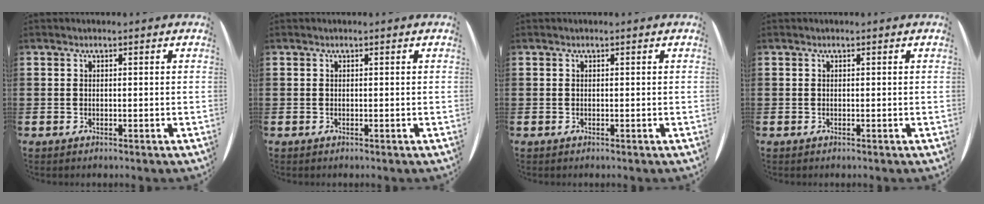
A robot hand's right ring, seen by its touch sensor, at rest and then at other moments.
{"total": 0.0}
{"total": 0.0}
{"total": 0.0}